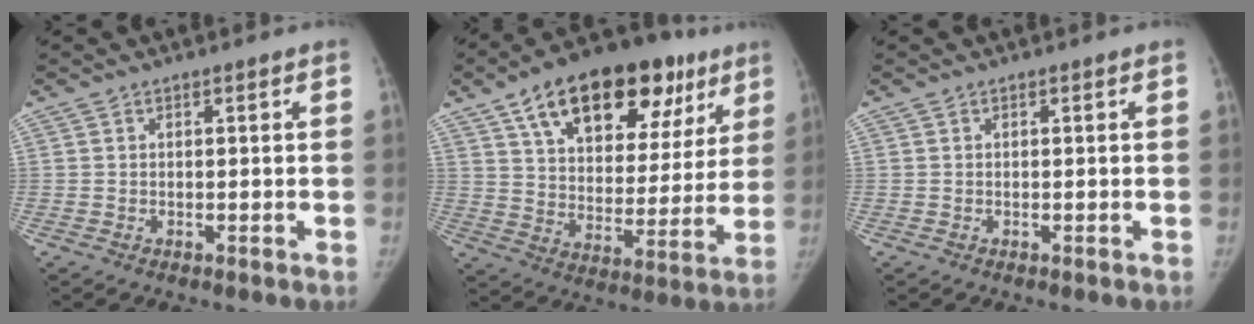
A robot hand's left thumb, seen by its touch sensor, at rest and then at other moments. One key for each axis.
{"total": 27.9, "fx": 15.2, "fy": 14.9, "fz": 18.0, "tx": -0.236, "ty": 0.005, "tz": 0.236}
{"total": 0.0}